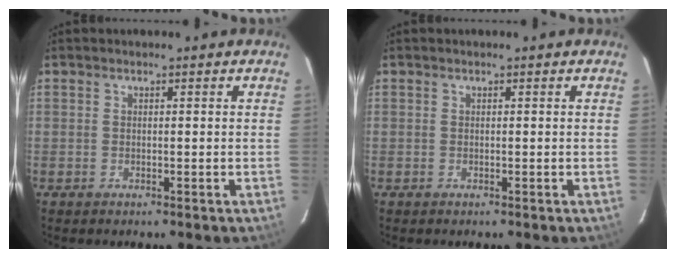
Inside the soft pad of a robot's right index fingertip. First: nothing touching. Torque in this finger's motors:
{"motor_torque": [0.00, 0.00, 0.00, 0.00]}